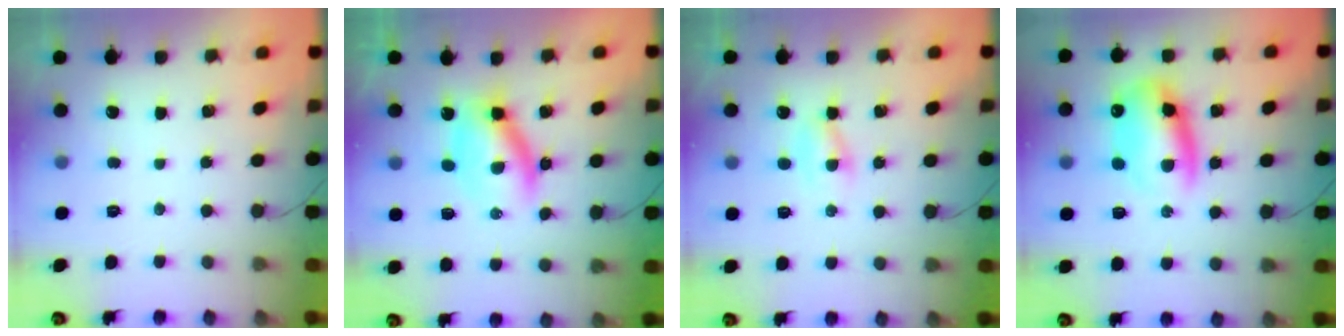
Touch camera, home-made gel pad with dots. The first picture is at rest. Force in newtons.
{"total": 6.8, "press": 6.7, "slide": 1.1}
{"total": 3.1, "press": 3.0, "slide": 0.9}
{"total": 12.7, "press": 12.4, "slide": 2.8}